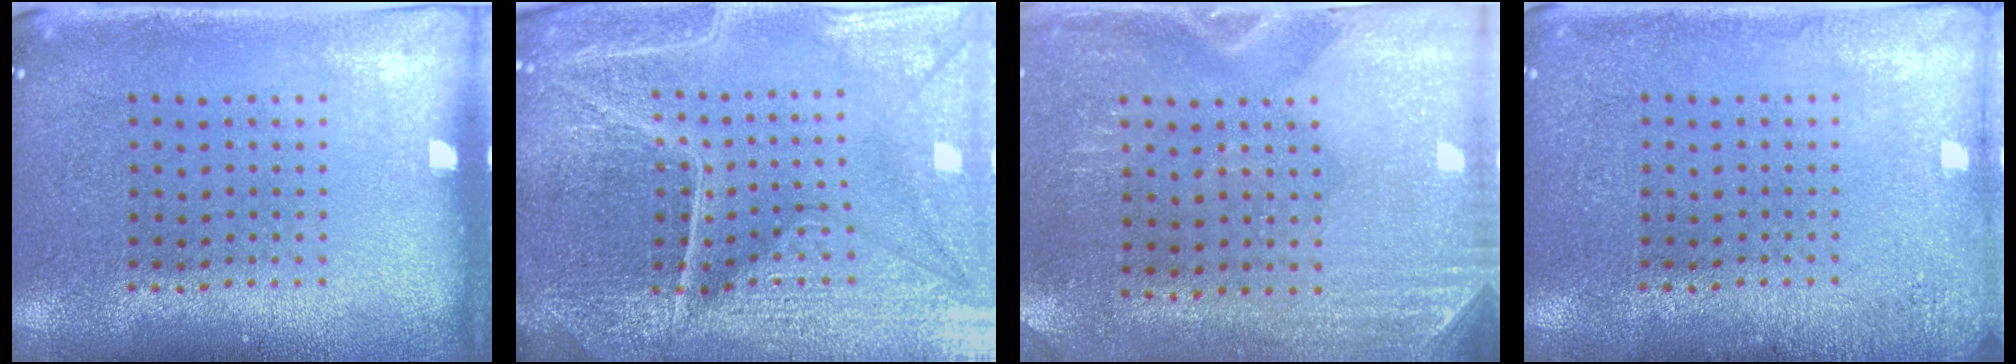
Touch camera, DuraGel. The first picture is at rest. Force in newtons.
{"total": 6.1, "press": 5.4, "slide": 2.7}
{"total": 3.0, "press": 2.6, "slide": 1.4}
{"total": 1.4, "press": 1.4, "slide": 0.2}